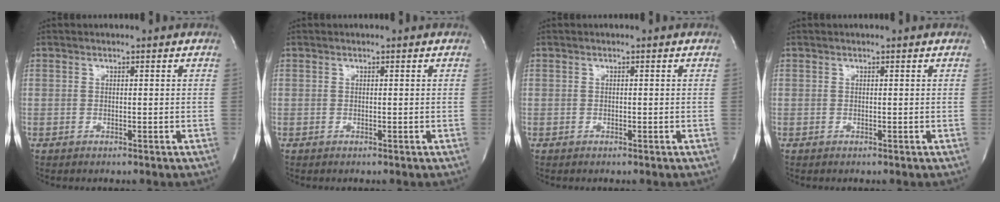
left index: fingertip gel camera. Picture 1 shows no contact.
{"total": 0.0}
{"total": 0.0}
{"total": 0.0}